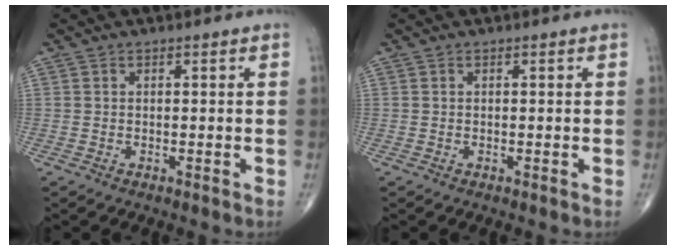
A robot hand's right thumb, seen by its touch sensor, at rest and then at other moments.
{"total": 0.0}